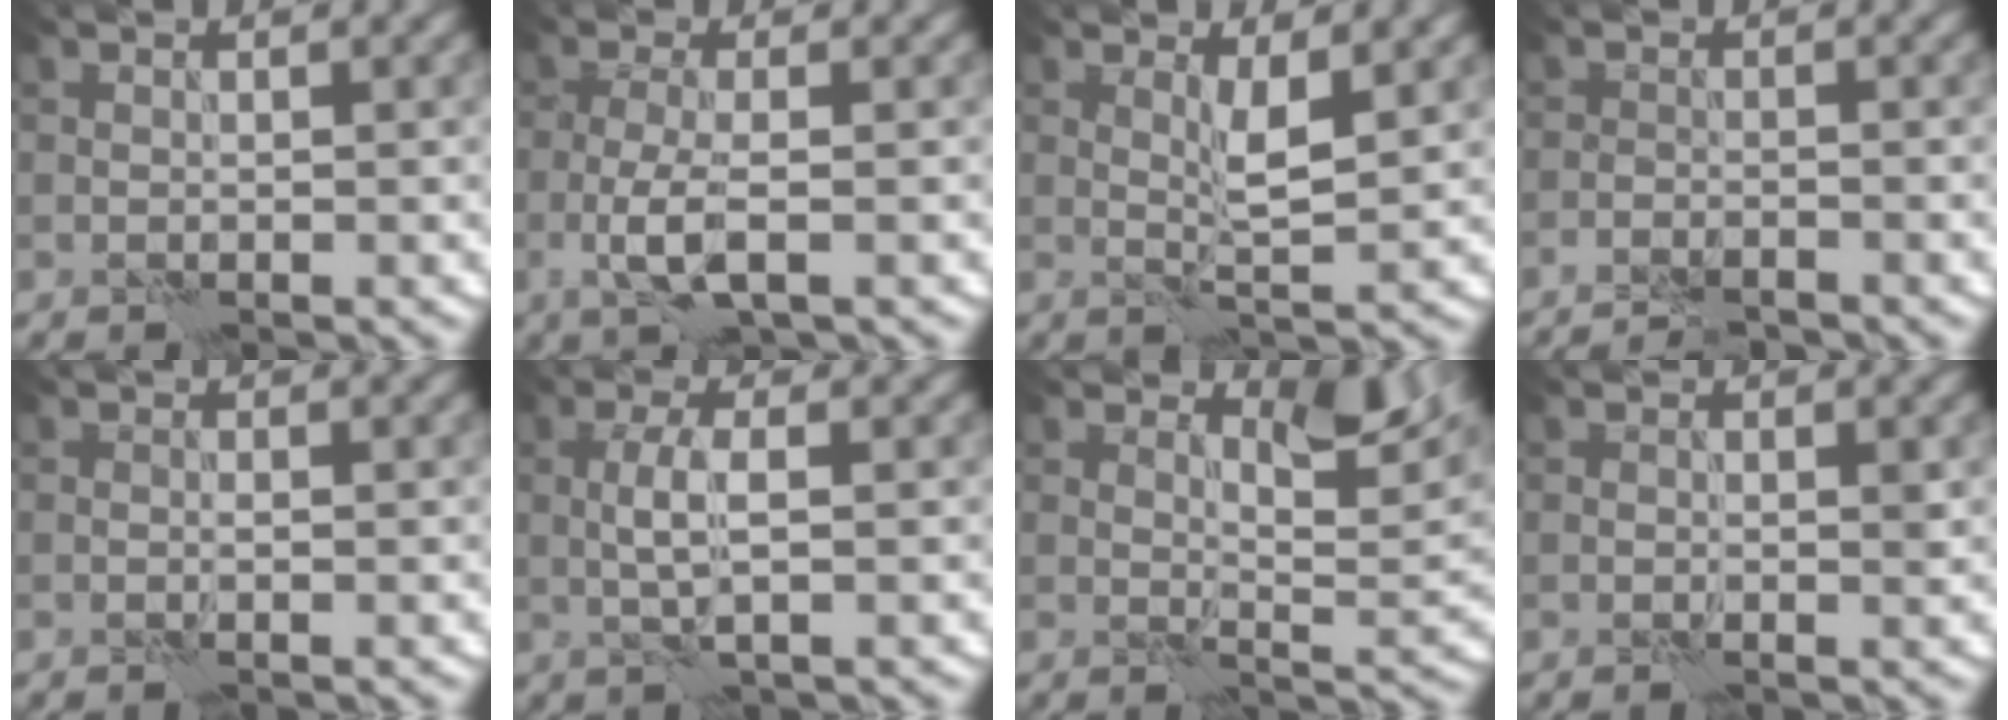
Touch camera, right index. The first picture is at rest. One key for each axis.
{"total": 3.5, "fx": -1.1, "fy": 0.9, "fz": 3.2, "tx": -0.069, "ty": 0.001, "tz": -0.027}
{"total": 2.7, "fx": 0.9, "fy": 0.4, "fz": 2.5, "tx": -0.047, "ty": -0.006, "tz": 0.016}
{"total": 2.6, "fx": -2.4, "fy": 0.3, "fz": 0.9, "tx": -0.022, "ty": 0.002, "tz": -0.042}
{"total": 0.5, "fx": -0.2, "fy": 0.1, "fz": 0.5, "tx": -0.011, "ty": 0.000, "tz": -0.004}
{"total": 2.8, "fx": -0.1, "fy": 0.6, "fz": 2.7, "tx": -0.058, "ty": 0.005, "tz": -0.003}
{"total": 4.6, "fx": 2.5, "fy": 1.7, "fz": 3.4, "tx": -0.055, "ty": -0.010, "tz": 0.036}
{"total": 0.8, "fx": 0.0, "fy": 0.4, "fz": 0.7, "tx": -0.008, "ty": -0.002, "tz": -0.002}